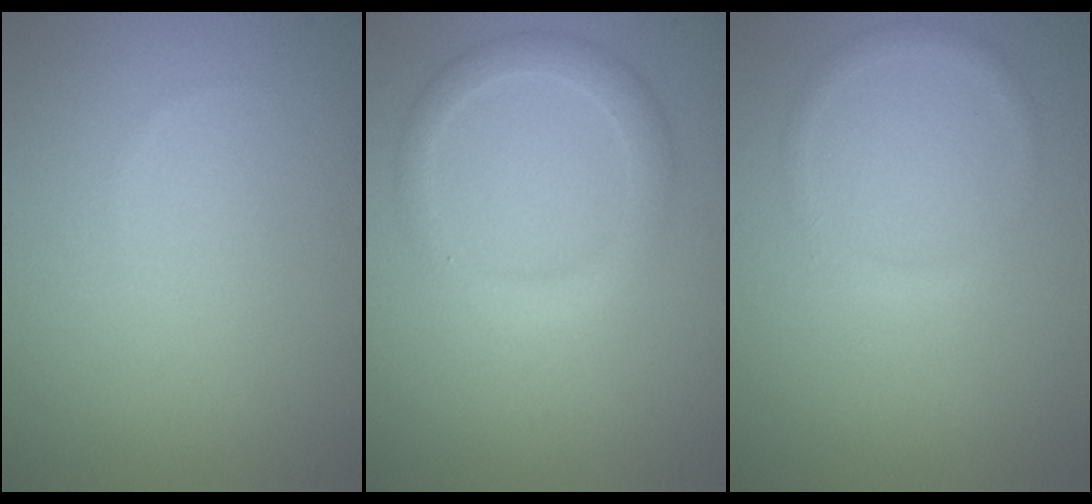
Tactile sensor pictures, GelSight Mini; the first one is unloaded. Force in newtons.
{"total": 2.6, "press": 2.6, "slide": 0.2}
{"total": 1.1, "press": 1.1, "slide": 0.0}